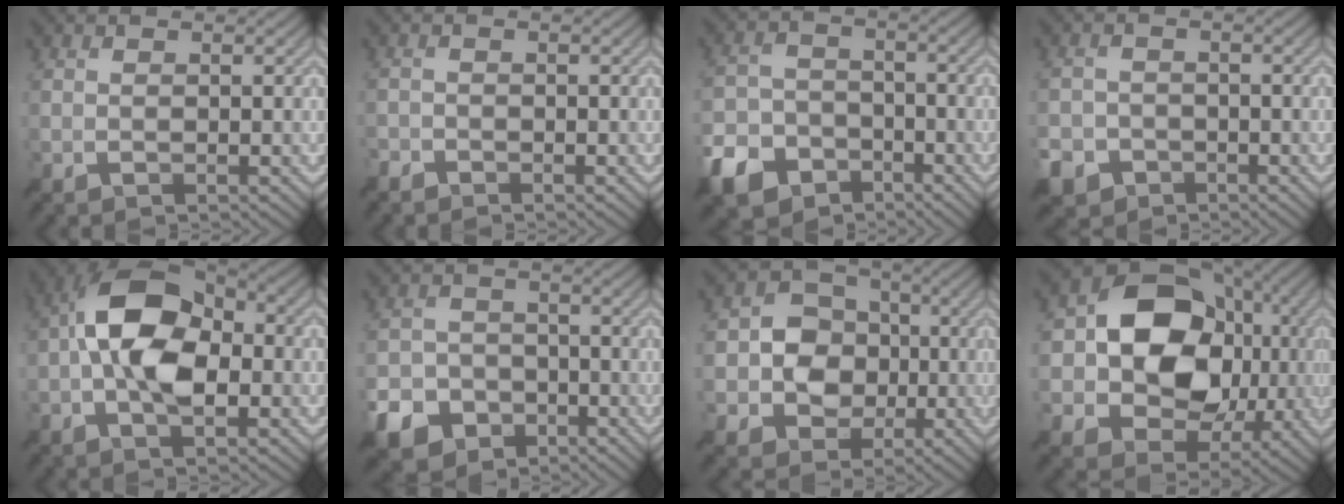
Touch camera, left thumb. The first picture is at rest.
{"total": 1.5, "force": [-1.4, 0.6, 0.1], "torque": [-0.003, -0.002, -0.035]}
{"total": 8.2, "force": [-5.4, 5.3, 3.3], "torque": [-0.077, -0.011, -0.119]}
{"total": 4.4, "force": [-2.8, 3.0, 1.4], "torque": [-0.038, -0.005, -0.058]}
{"total": 12.9, "force": [-0.9, 6.7, 11.0], "torque": [-0.205, 0.021, -0.029]}
{"total": 7.0, "force": [-4.1, 5.1, 2.7], "torque": [-0.061, -0.010, -0.083]}
{"total": 7.9, "force": [-1.0, 6.9, 3.8], "torque": [-0.071, -0.001, -0.041]}
{"total": 14.8, "force": [0.8, 11.6, 9.2], "torque": [-0.157, -0.010, 0.009]}